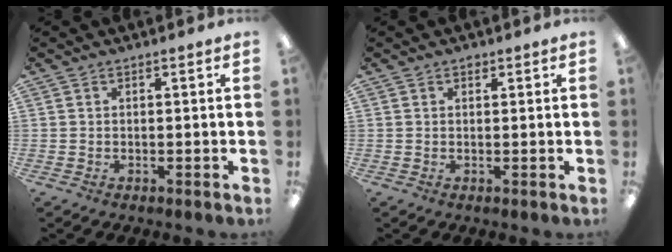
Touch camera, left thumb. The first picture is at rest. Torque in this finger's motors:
{"motor_torque": [0.13, -0.03, 0.37, 0.02, 0.01]}